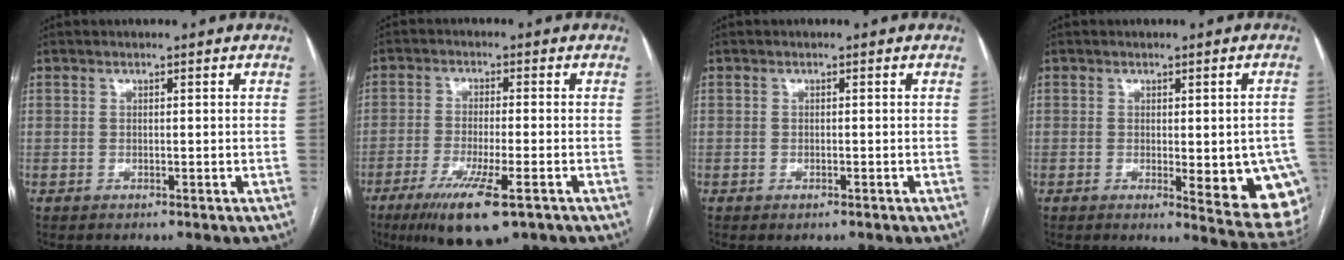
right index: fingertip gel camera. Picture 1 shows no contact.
{"total": 11.0, "force": [-6.4, 1.6, 8.8], "torque": [-0.154, -0.028, -0.101]}
{"total": 0.9, "force": [-0.6, 0.2, 0.6], "torque": [-0.008, -0.002, -0.005]}
{"total": 12.2, "force": [-2.8, 3.5, 11.4], "torque": [-0.086, -0.008, -0.022]}